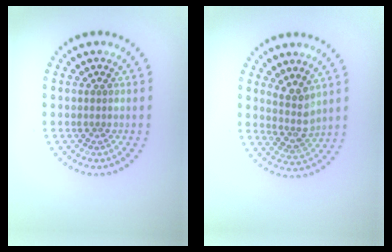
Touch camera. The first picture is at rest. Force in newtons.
{"total": 2.7, "press": 2.2, "slide": 1.5}